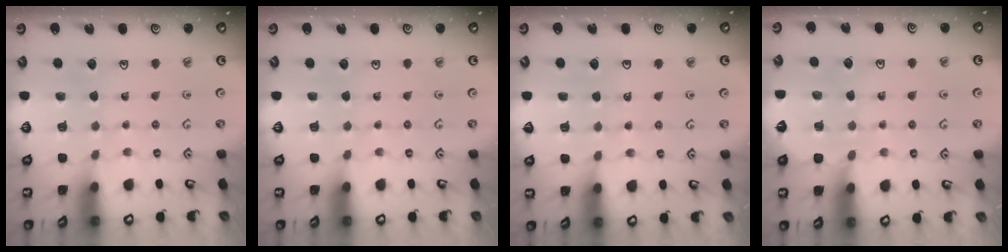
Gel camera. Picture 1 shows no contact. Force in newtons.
{"total": 0.0}
{"total": 2.4, "press": 2.4, "slide": 0.2}
{"total": 2.9, "press": 2.9, "slide": 0.3}